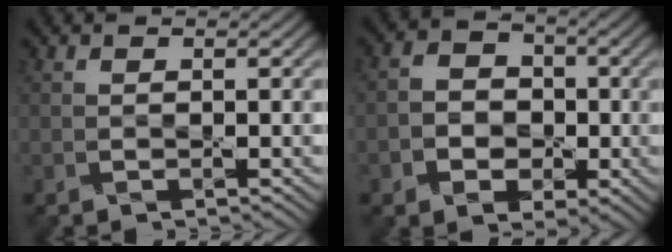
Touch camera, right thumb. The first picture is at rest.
{"total": 5.5, "force": [-1.5, 4.6, 2.6], "torque": [-0.039, -0.005, -0.041]}